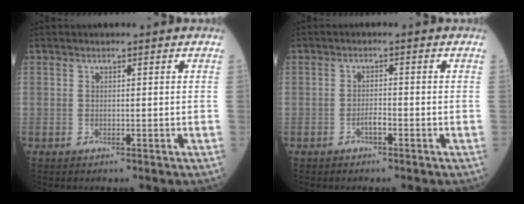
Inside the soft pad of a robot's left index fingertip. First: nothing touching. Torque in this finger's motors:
{"motor_torque": [0.39, 0.17, 0.02, 0.01]}